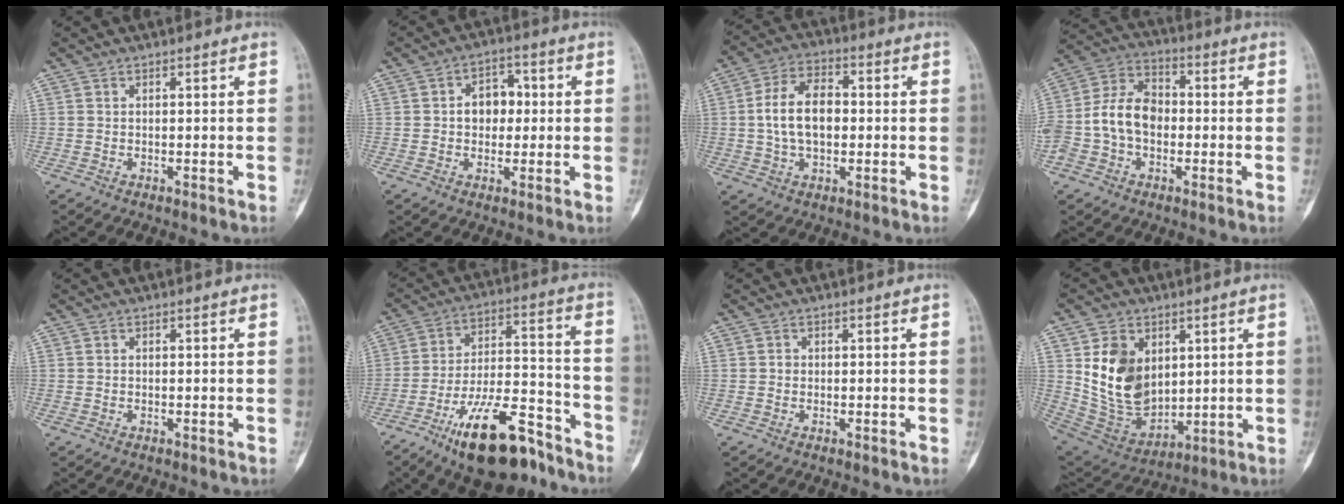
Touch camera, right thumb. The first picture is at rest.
{"total": 6.7, "force": [0.4, 5.0, 4.4], "torque": [-0.034, 0.014, 0.001]}
{"total": 10.8, "force": [0.2, 6.6, 8.5], "torque": [-0.148, 0.020, -0.002]}
{"total": 12.8, "force": [-1.7, 9.3, 8.7], "torque": [-0.160, 0.043, -0.041]}
{"total": 0.0}
{"total": 19.4, "force": [-12.7, 7.2, 12.8], "torque": [-0.208, 0.083, -0.210]}
{"total": 0.7, "force": [-0.1, 0.6, 0.2], "torque": [0.000, 0.003, -0.002]}
{"total": 15.5, "force": [3.6, 11.2, 10.0], "torque": [-0.136, -0.027, 0.091]}